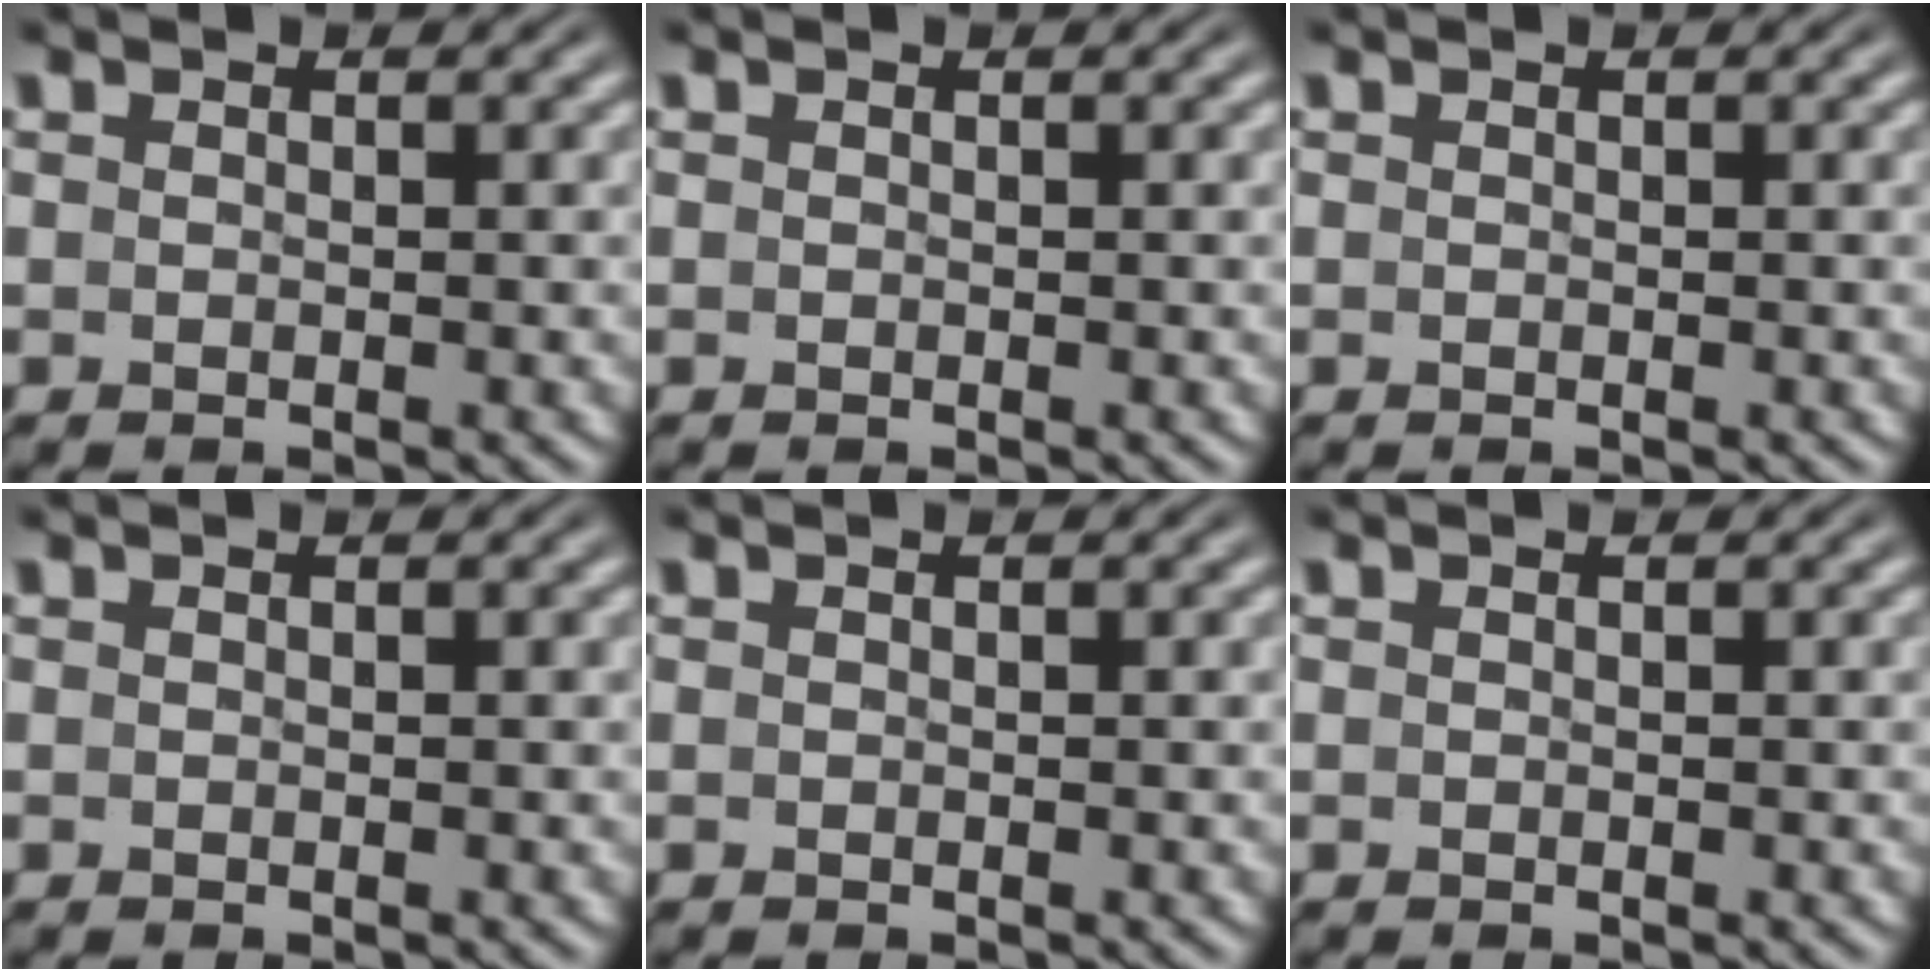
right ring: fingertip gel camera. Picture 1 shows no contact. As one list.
[{"total": 0.0}, {"total": 0.0}, {"total": 0.0}, {"total": 0.0}, {"total": 0.0}]